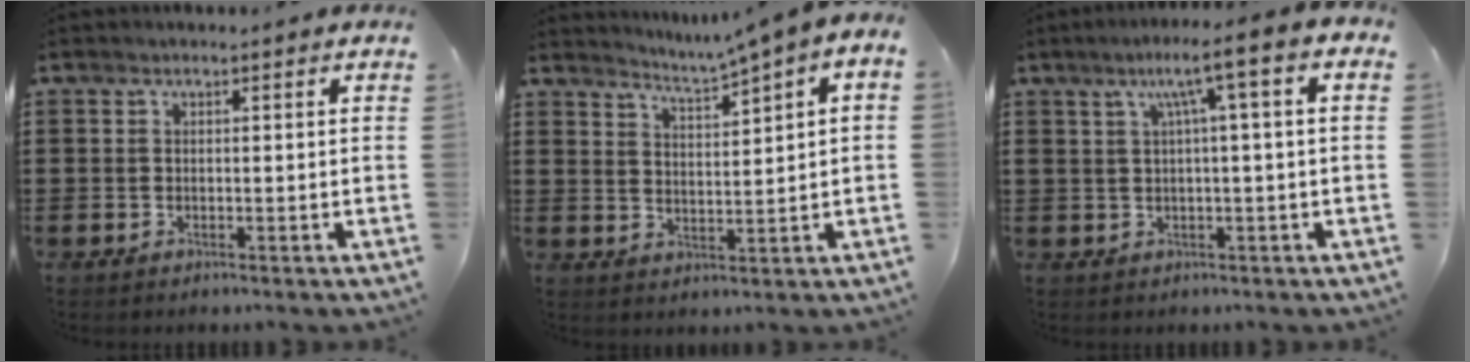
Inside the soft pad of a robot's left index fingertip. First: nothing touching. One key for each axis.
{"total": 2.0, "fx": 1.6, "fy": -0.5, "fz": 1.1, "tx": -0.031, "ty": -0.023, "tz": 0.017}
{"total": 5.4, "fx": 0.8, "fy": 0.0, "fz": 5.4, "tx": -0.108, "ty": 0.001, "tz": 0.002}